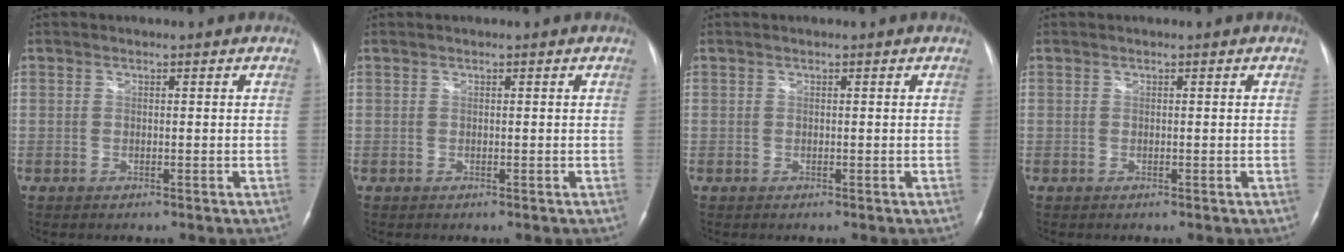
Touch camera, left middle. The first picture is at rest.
{"total": 0.0}
{"total": 0.0}
{"total": 0.0}